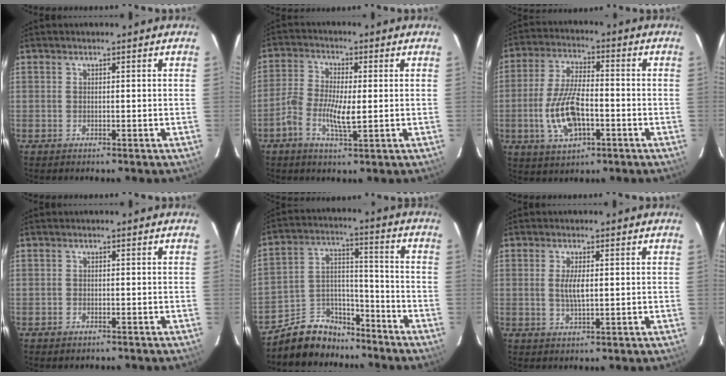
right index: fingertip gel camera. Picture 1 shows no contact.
{"total": 6.5, "force": [-1.4, 2.0, 6.1], "torque": [-0.129, 0.003, -0.034]}
{"total": 12.0, "force": [-3.4, 5.3, 10.3], "torque": [-0.215, -0.002, -0.058]}
{"total": 1.0, "force": [-0.8, 0.6, 0.3], "torque": [-0.012, 0.001, -0.011]}
{"total": 11.7, "force": [-9.5, 6.3, 2.6], "torque": [-0.056, 0.058, -0.155]}
{"total": 3.5, "force": [0.3, 1.1, 3.3], "torque": [-0.065, -0.004, 0.007]}